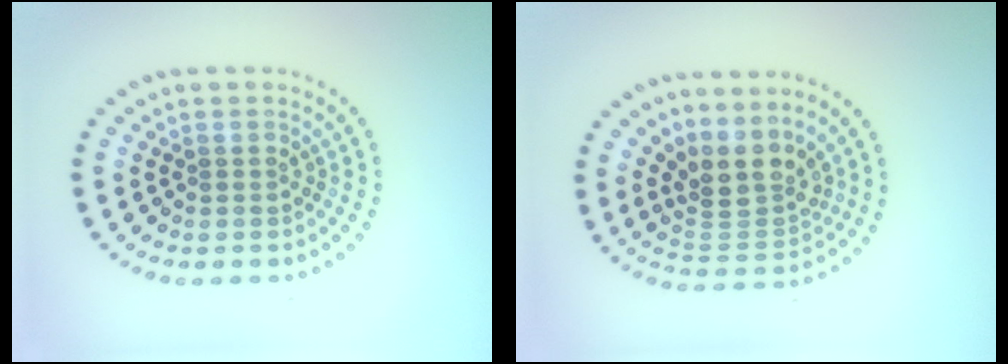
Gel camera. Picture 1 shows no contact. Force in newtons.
{"total": 3.9, "press": 2.9, "slide": 2.6}